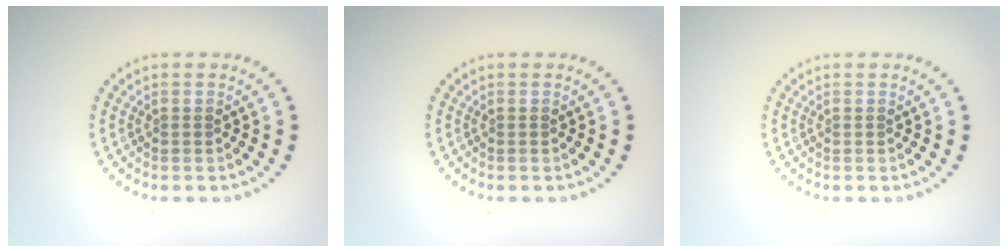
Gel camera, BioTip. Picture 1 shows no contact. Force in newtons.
{"total": 0.0}
{"total": 0.0}